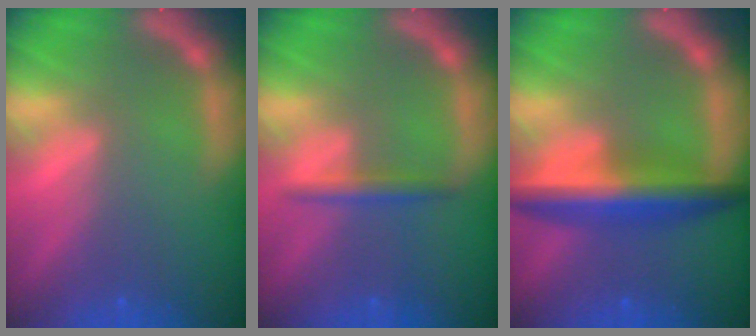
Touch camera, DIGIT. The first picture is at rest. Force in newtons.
{"total": 1.9}
{"total": 6.6}